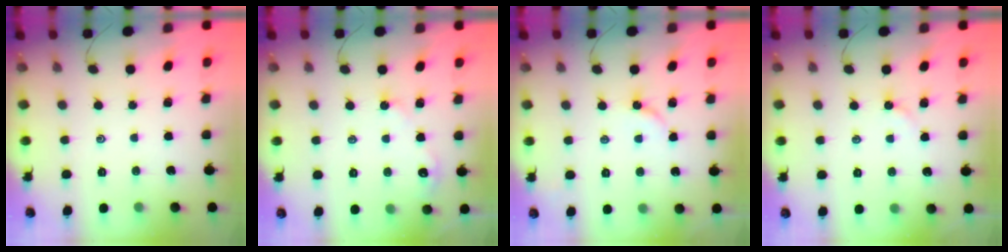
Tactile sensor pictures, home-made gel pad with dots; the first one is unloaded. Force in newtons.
{"total": 2.8, "press": 2.8, "slide": 0.4}
{"total": 3.3, "press": 3.2, "slide": 0.5}
{"total": 2.1, "press": 2.1, "slide": 0.2}